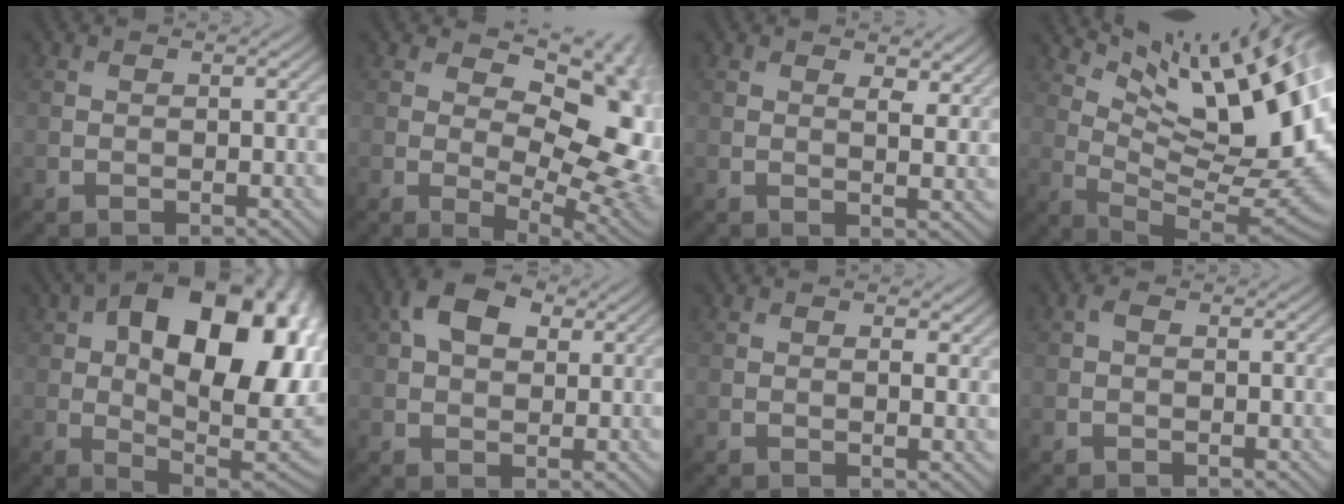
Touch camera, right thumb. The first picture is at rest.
{"total": 16.0, "force": [3.6, 9.3, 12.6], "torque": [-0.158, 0.000, 0.070]}
{"total": 5.0, "force": [3.0, 2.1, 3.5], "torque": [-0.055, -0.008, 0.043]}
{"total": 15.8, "force": [7.2, 3.9, 13.6], "torque": [-0.220, -0.001, 0.135]}
{"total": 21.5, "force": [5.3, 12.4, 16.7], "torque": [-0.250, 0.017, 0.095]}
{"total": 6.9, "force": [2.7, 4.3, 4.7], "torque": [-0.091, 0.011, 0.043]}
{"total": 2.5, "force": [1.0, 1.1, 2.0], "torque": [-0.034, -0.004, 0.018]}
{"total": 0.8, "force": [0.0, 0.5, 0.6], "torque": [-0.009, 0.001, -0.003]}